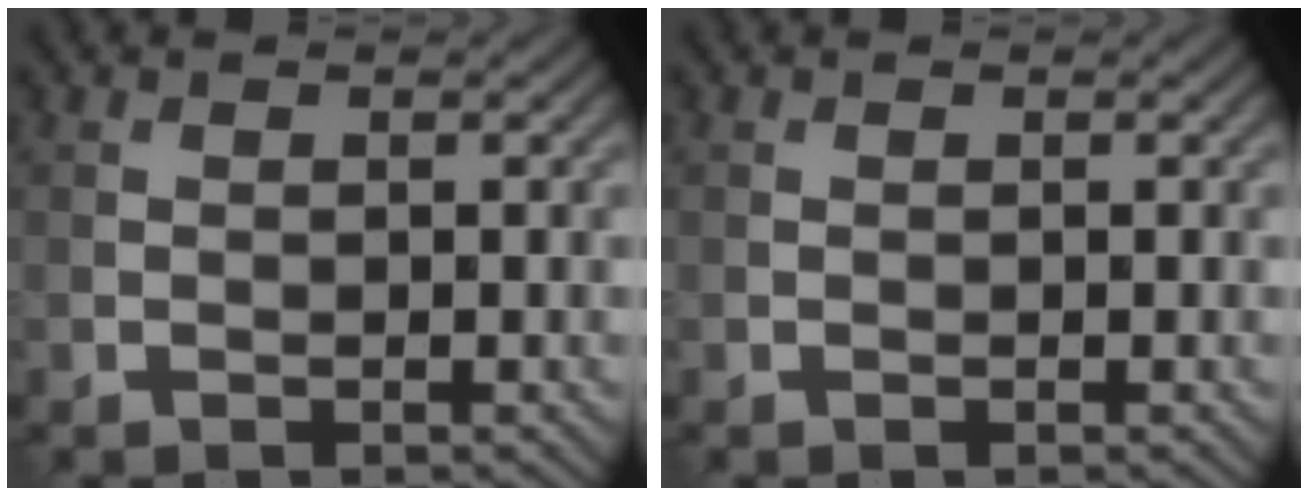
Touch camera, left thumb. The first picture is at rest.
{"total": 0.0}